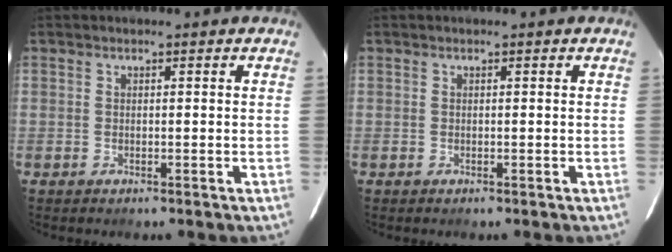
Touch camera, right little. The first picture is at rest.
{"total": 0.0}